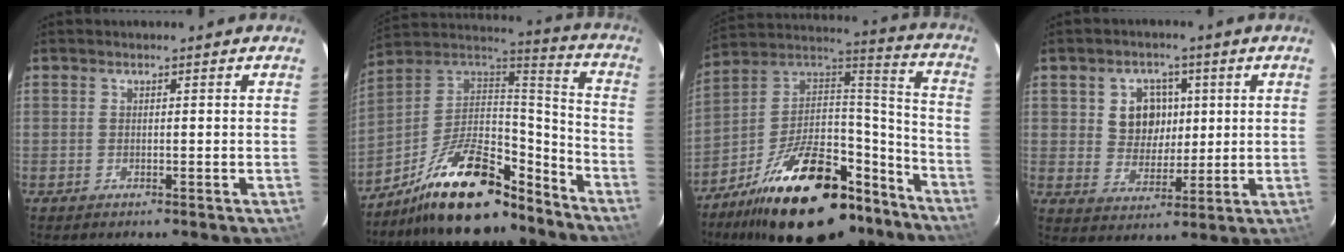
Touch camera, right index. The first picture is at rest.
{"total": 21.7, "force": [-15.2, 8.1, 13.2], "torque": [-0.242, 0.012, -0.249]}
{"total": 29.8, "force": [-19.5, 13.9, 17.7], "torque": [-0.295, 0.047, -0.281]}
{"total": 7.7, "force": [1.9, 6.7, 3.2], "torque": [-0.064, 0.018, 0.042]}